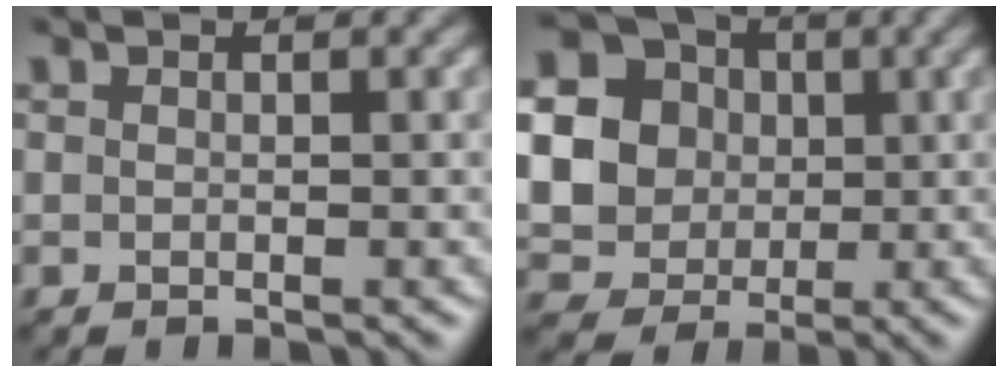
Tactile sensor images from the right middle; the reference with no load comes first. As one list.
[{"total": 15.5, "force": [2.0, 14.3, 5.7], "torque": [-0.181, 0.011, 0.028]}]